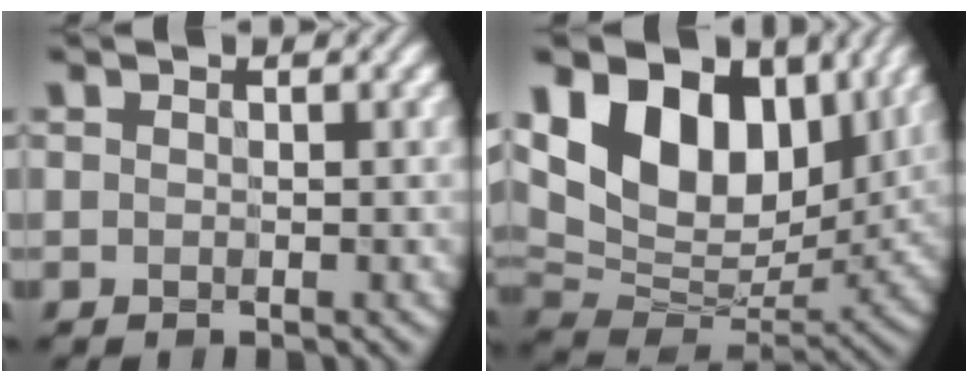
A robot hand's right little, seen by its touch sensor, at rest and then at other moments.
{"total": 14.0, "force": [5.5, 9.1, 9.1], "torque": [-0.174, 0.023, 0.090]}